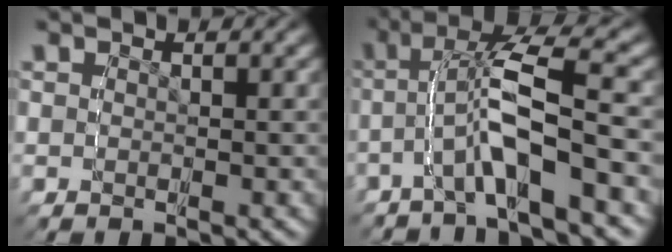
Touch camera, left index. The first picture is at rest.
{"total": 4.7, "force": [-0.3, 0.7, 4.7], "torque": [-0.092, 0.011, -0.004]}